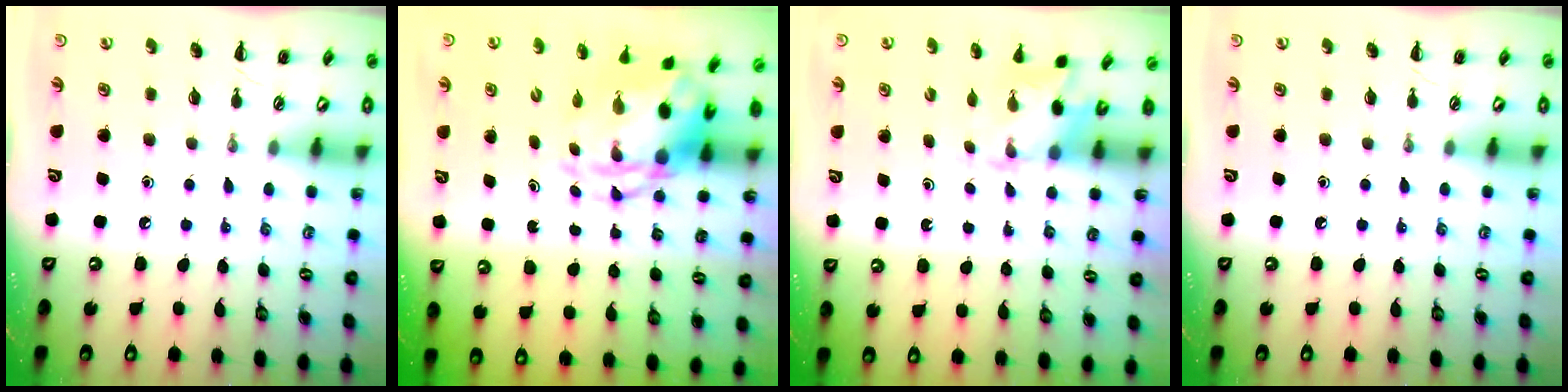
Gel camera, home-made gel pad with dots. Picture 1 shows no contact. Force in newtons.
{"total": 5.9, "press": 5.6, "slide": 2.0}
{"total": 1.7, "press": 1.6, "slide": 0.5}
{"total": 0.0}